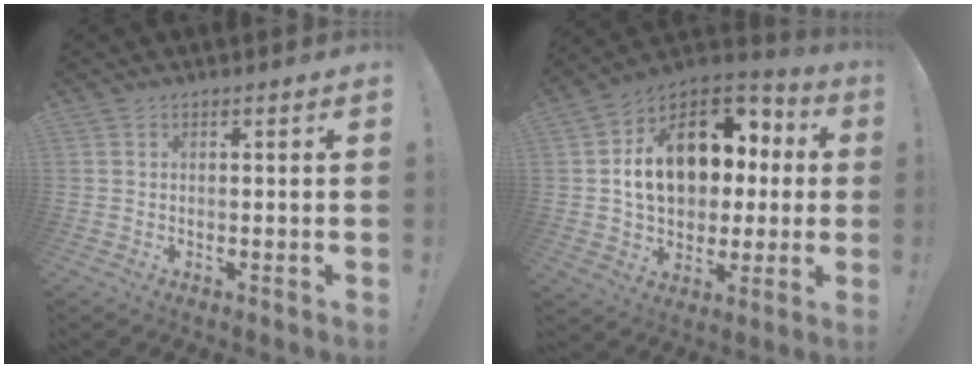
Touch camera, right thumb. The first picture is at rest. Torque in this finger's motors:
{"motor_torque": [1.15, 0.89, 0.16, 0.42, 0.21]}